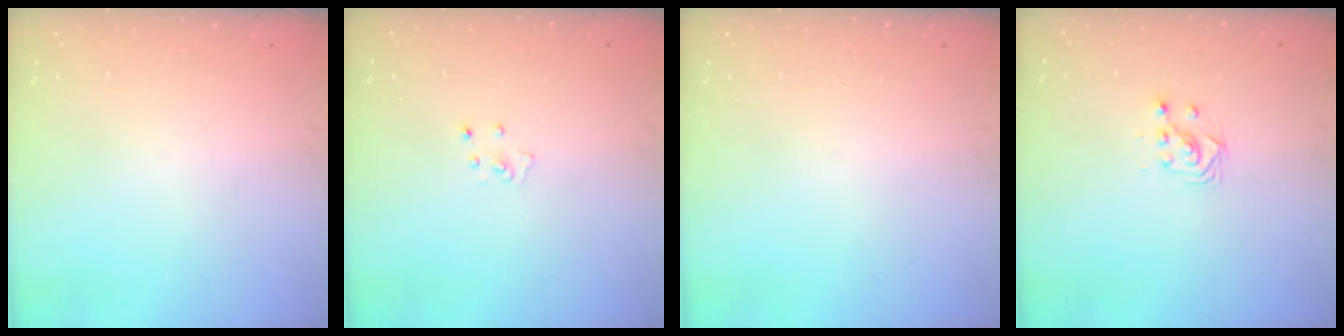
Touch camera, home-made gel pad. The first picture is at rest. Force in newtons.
{"total": 3.7, "press": 3.7, "slide": 0.3}
{"total": 0.0}
{"total": 3.0, "press": 3.0, "slide": 0.1}